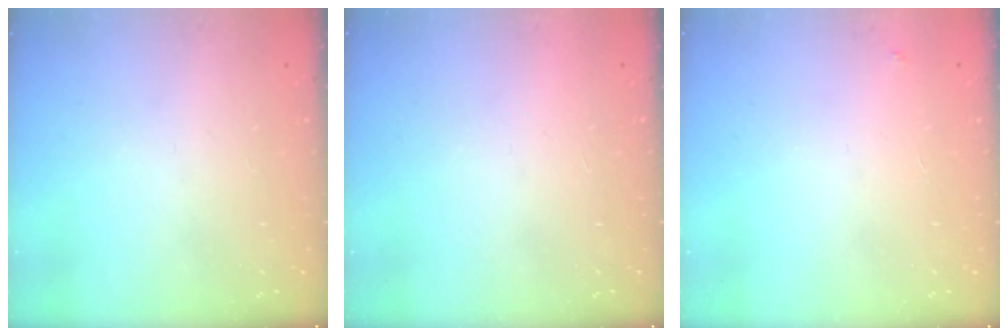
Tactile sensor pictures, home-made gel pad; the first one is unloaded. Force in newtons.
{"total": 1.5, "press": 1.5, "slide": 0.1}
{"total": 3.8, "press": 3.8, "slide": 0.2}